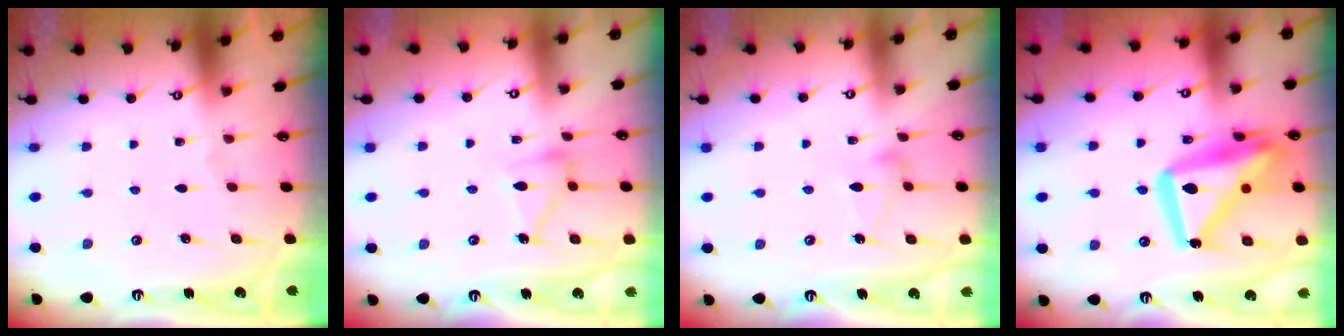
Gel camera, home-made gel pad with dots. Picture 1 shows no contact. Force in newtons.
{"total": 11.6, "press": 11.6, "slide": 0.6}
{"total": 6.9, "press": 6.8, "slide": 0.4}
{"total": 20.2, "press": 20.1, "slide": 2.2}